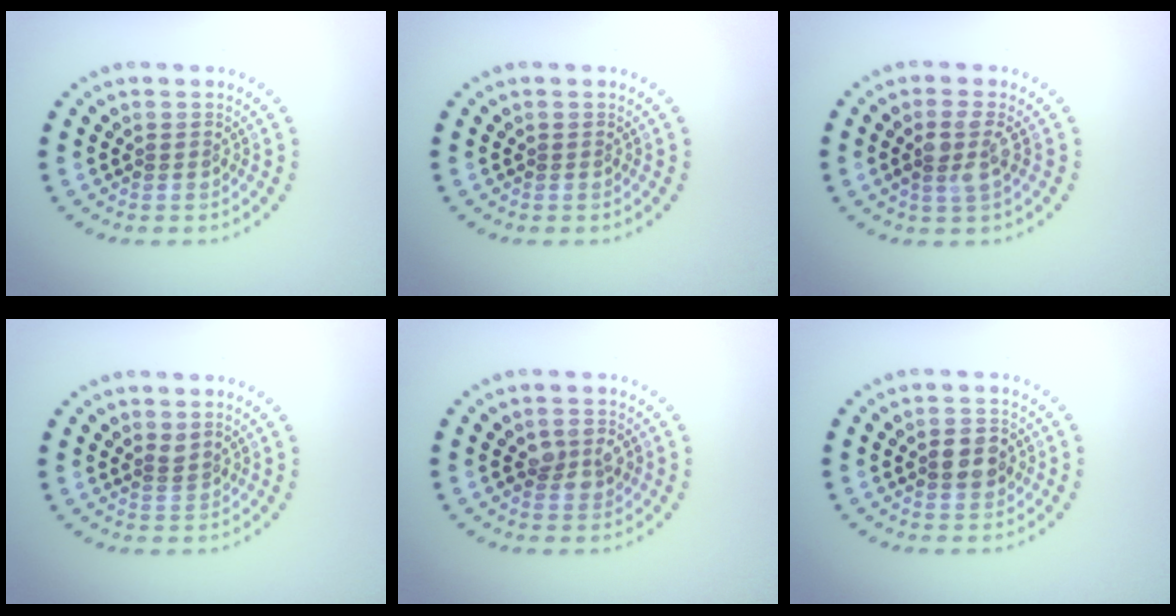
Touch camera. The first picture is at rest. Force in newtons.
{"total": 0.0}
{"total": 2.3, "press": 2.0, "slide": 1.1}
{"total": 0.9, "press": 0.5, "slide": 0.7}
{"total": 2.4, "press": 2.4, "slide": 0.1}
{"total": 2.6, "press": 2.6, "slide": 0.2}